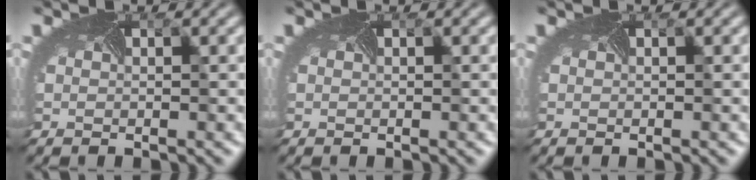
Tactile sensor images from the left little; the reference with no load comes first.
{"total": 0.0}
{"total": 0.0}